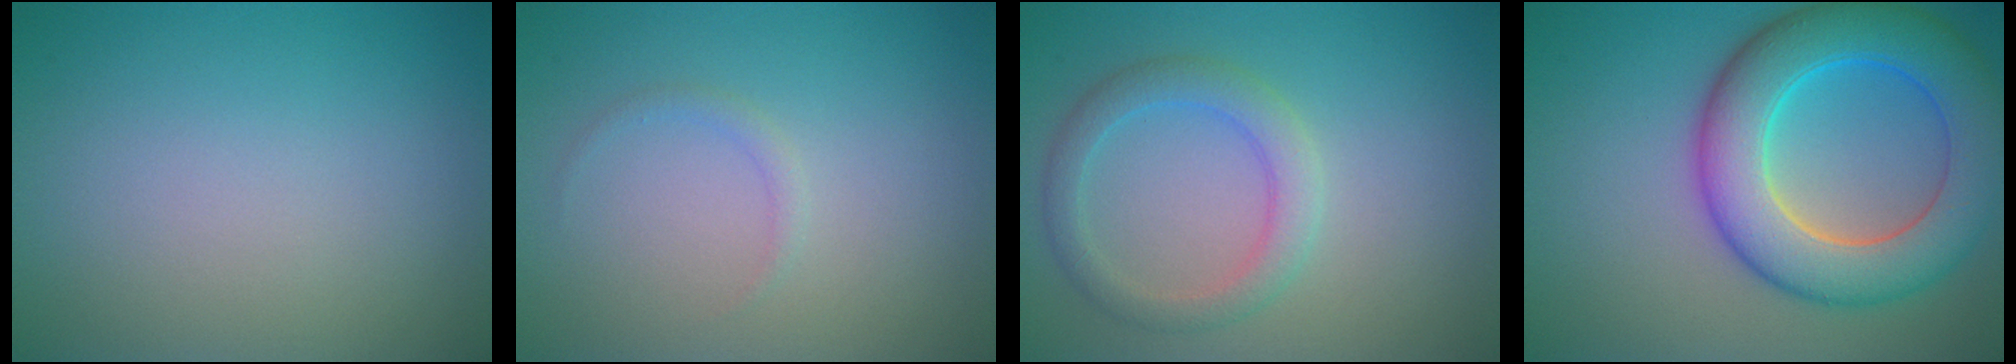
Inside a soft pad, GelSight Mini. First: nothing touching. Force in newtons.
{"total": 0.8, "press": 0.8, "slide": 0.2}
{"total": 3.0, "press": 3.0, "slide": 0.2}
{"total": 9.5, "press": 9.5, "slide": 0.4}